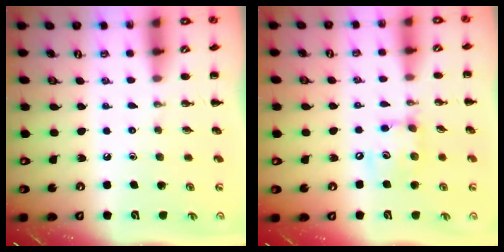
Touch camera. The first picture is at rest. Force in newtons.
{"total": 9.2, "press": 9.2, "slide": 1.1}